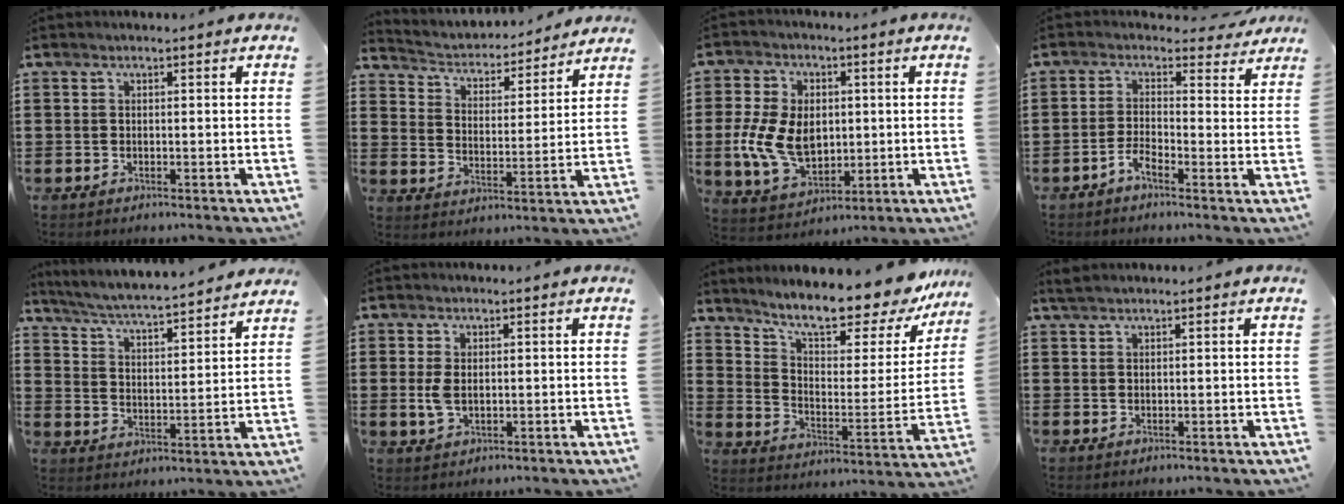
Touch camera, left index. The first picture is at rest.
{"total": 3.1, "force": [3.1, 0.5, 0.2], "torque": [-0.026, -0.031, 0.043]}
{"total": 10.4, "force": [-0.3, 7.2, 7.5], "torque": [-0.182, 0.010, -0.006]}
{"total": 2.3, "force": [-0.6, 1.3, 1.9], "torque": [-0.040, 0.004, -0.014]}
{"total": 4.7, "force": [4.5, -0.4, 1.2], "torque": [-0.046, -0.035, 0.071]}
{"total": 3.0, "force": [0.1, 1.8, 2.4], "torque": [-0.056, 0.002, 0.000]}
{"total": 11.6, "force": [10.2, 1.6, 5.3], "torque": [-0.111, -0.076, 0.171]}
{"total": 1.1, "force": [0.9, 0.1, 0.6], "torque": [-0.012, 0.001, 0.017]}